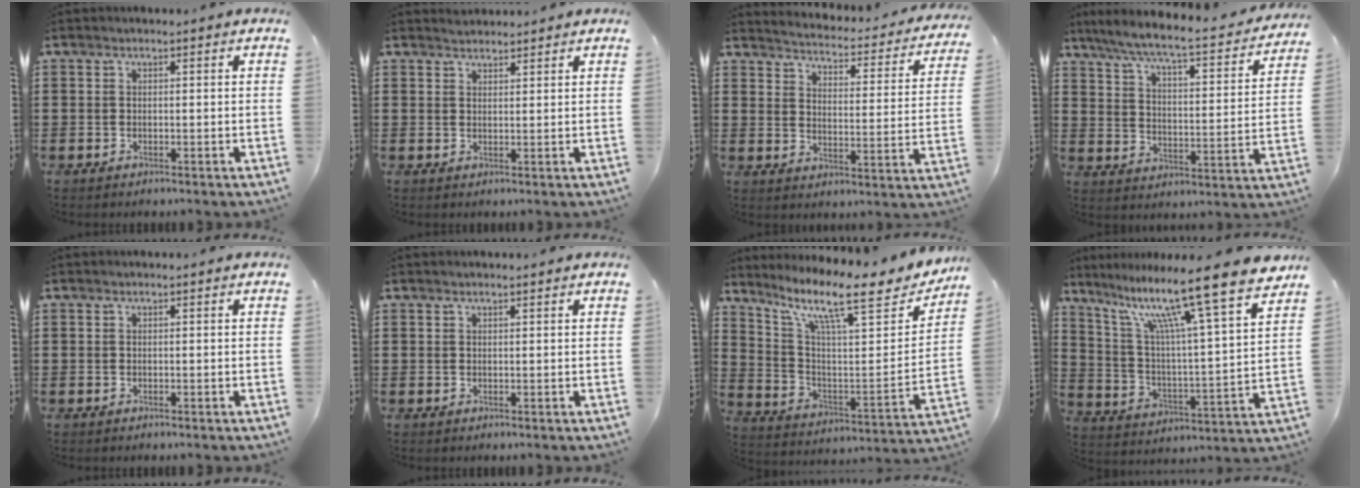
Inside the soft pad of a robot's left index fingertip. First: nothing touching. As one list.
[{"total": 1.6, "force": [1.6, 0.3, -0.1], "torque": [-0.001, 0.002, 0.033]}, {"total": 3.0, "force": [3.0, -0.3, 0.4], "torque": [-0.029, -0.033, 0.043]}, {"total": 6.1, "force": [5.2, -0.2, 3.1], "torque": [-0.084, -0.041, 0.081]}, {"total": 0.0}, {"total": 0.6, "force": [0.5, 0.0, 0.4], "torque": [-0.007, -0.001, 0.010]}, {"total": 12.5, "force": [9.2, 2.1, 8.2], "torque": [-0.171, -0.063, 0.146]}, {"total": 14.5, "force": [11.2, 0.0, 9.1], "torque": [-0.189, -0.081, 0.176]}]